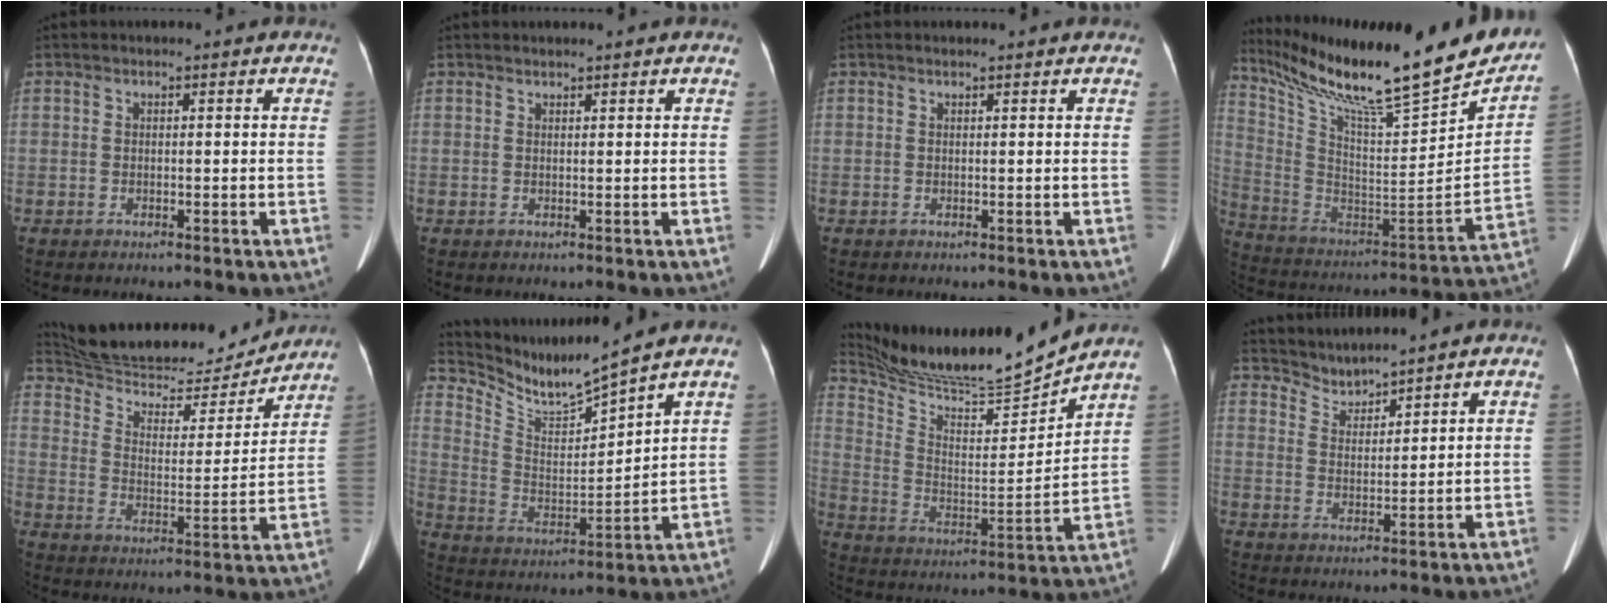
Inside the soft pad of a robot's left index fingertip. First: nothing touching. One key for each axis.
{"total": 1.2, "fx": 1.2, "fy": 0.1, "fz": 0.4, "tx": -0.007, "ty": 0.015, "tz": 0.022}
{"total": 1.0, "fx": 0.9, "fy": 0.1, "fz": 0.2, "tx": -0.011, "ty": 0.011, "tz": 0.015}
{"total": 31.0, "fx": 25.7, "fy": 3.9, "fz": 16.9, "tx": -0.298, "ty": -0.059, "tz": 0.384}
{"total": 19.6, "fx": 18.5, "fy": 3.7, "fz": 5.1, "tx": -0.088, "ty": -0.012, "tz": 0.282}
{"total": 10.6, "fx": 10.0, "fy": -1.4, "fz": 3.0, "tx": -0.076, "ty": -0.007, "tz": 0.205}
{"total": 16.4, "fx": 15.7, "fy": -1.4, "fz": 4.5, "tx": -0.103, "ty": -0.035, "tz": 0.273}
{"total": 4.0, "fx": 4.0, "fy": -0.2, "fz": -0.6, "tx": 0.006, "ty": 0.004, "tz": 0.083}